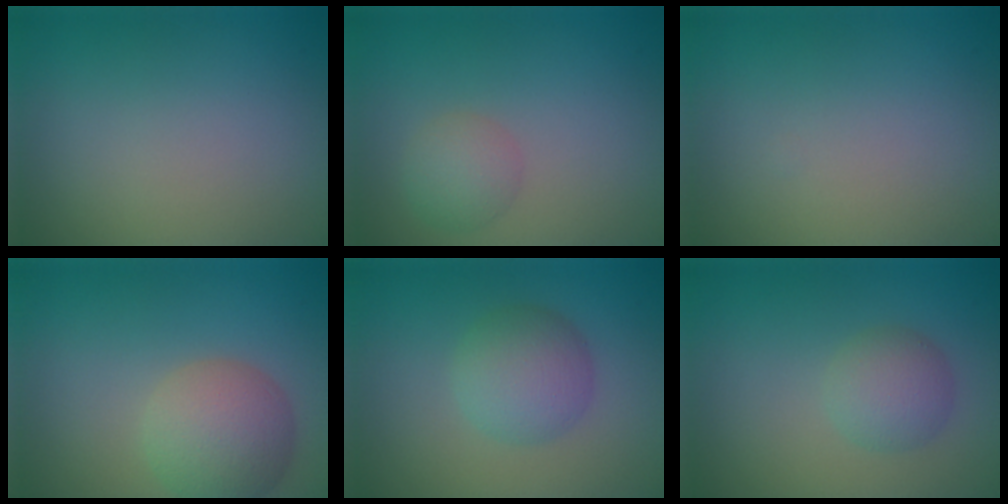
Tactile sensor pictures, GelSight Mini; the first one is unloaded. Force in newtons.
{"total": 2.3, "press": 2.3, "slide": 0.1}
{"total": 0.0}
{"total": 5.5, "press": 5.5, "slide": 0.5}
{"total": 4.2, "press": 4.2, "slide": 0.1}
{"total": 3.0, "press": 3.0, "slide": 0.1}